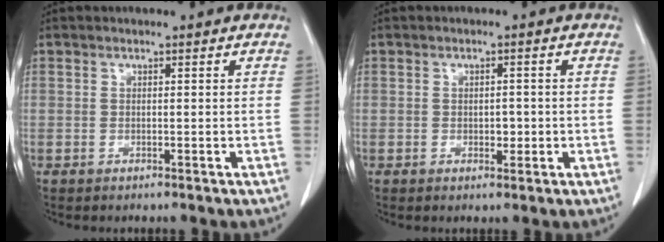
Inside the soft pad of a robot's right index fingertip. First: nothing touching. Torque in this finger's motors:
{"motor_torque": [-0.02, 0.06, -0.07, -0.01]}